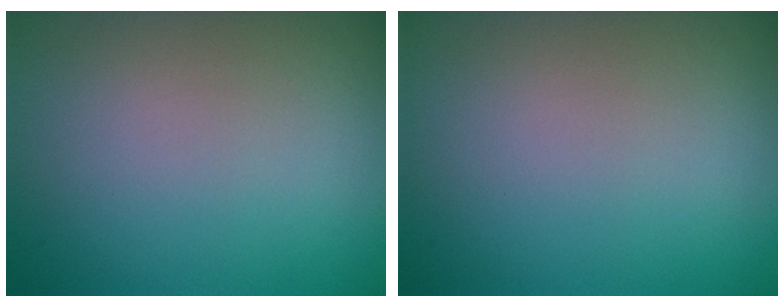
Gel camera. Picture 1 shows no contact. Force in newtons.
{"total": 0.0}